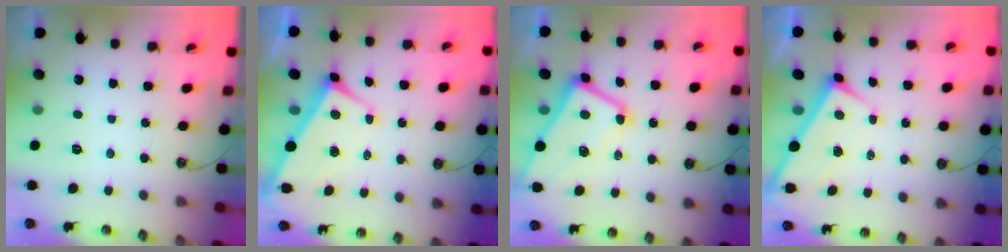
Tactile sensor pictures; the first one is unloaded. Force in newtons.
{"total": 2.9, "press": 2.7, "slide": 0.9}
{"total": 4.6, "press": 4.4, "slide": 1.2}
{"total": 1.7, "press": 1.7, "slide": 0.1}